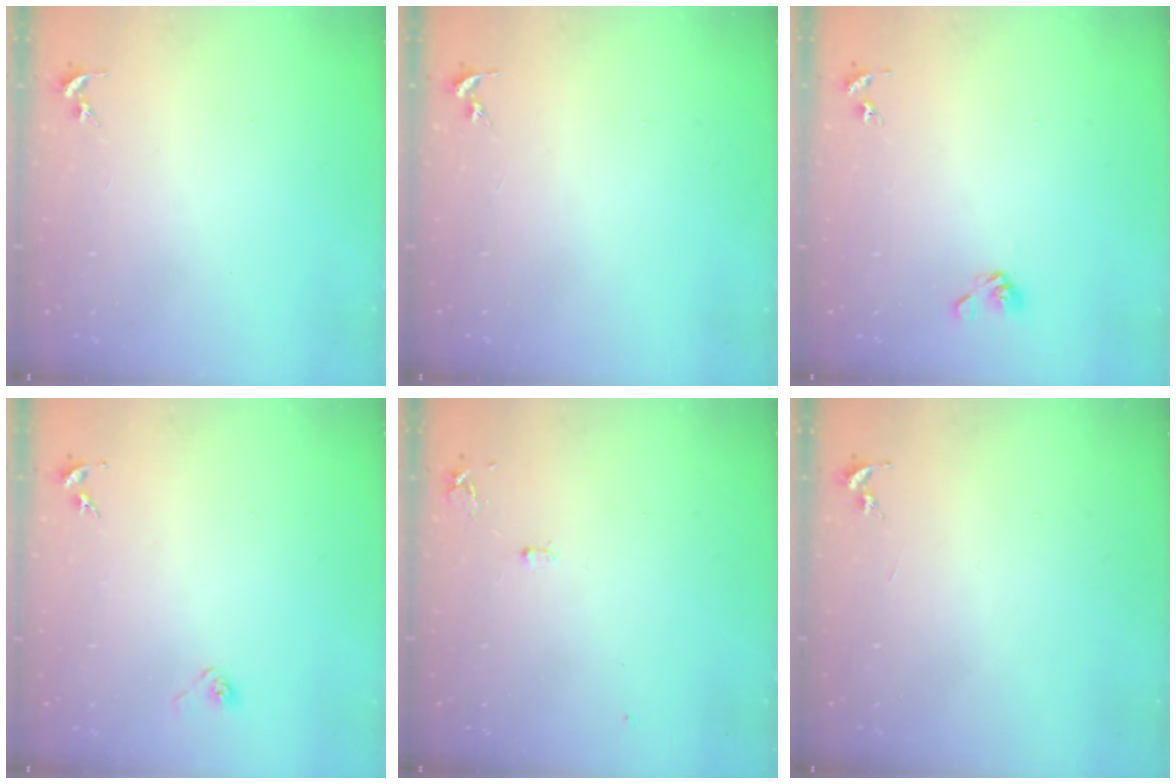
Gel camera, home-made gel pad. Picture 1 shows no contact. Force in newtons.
{"total": 0.0}
{"total": 5.2, "press": 4.8, "slide": 2.1}
{"total": 2.9, "press": 2.8, "slide": 0.8}
{"total": 5.2, "press": 5.1, "slide": 0.6}
{"total": 0.0}